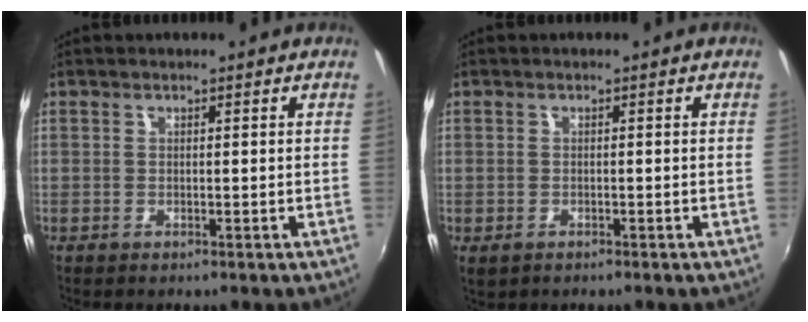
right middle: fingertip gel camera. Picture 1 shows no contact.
{"total": 1.2, "force": [-0.6, 0.8, 0.6], "torque": [-0.015, -0.005, -0.010]}